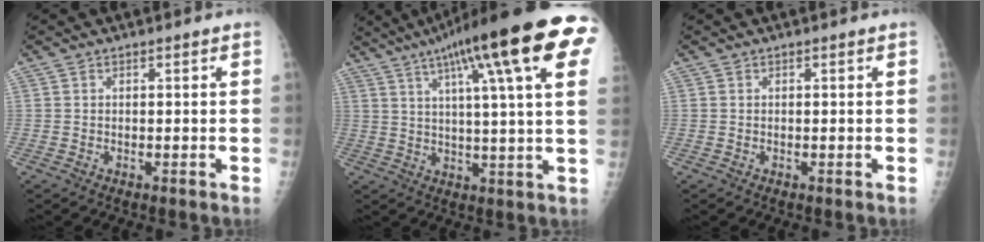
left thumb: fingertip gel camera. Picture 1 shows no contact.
{"total": 24.3, "force": [11.3, 3.7, 21.2], "torque": [-0.307, 0.007, 0.150]}
{"total": 0.0}